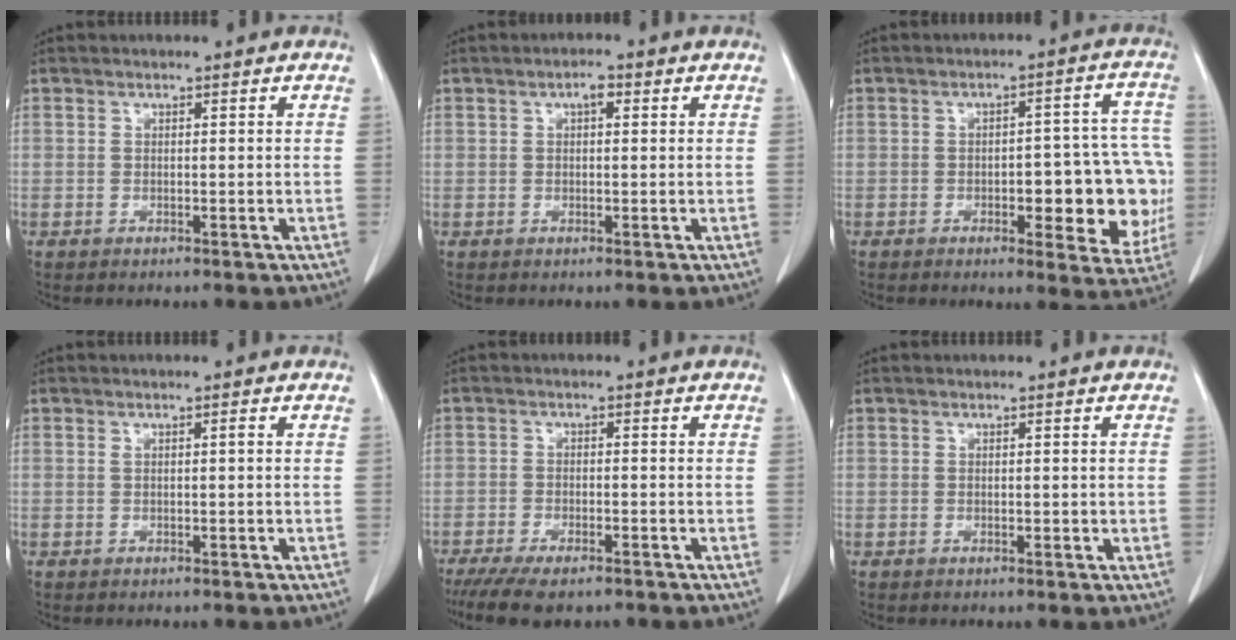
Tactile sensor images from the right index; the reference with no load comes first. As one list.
[{"total": 2.5, "force": [0.9, 1.2, 2.0], "torque": [-0.035, 0.008, 0.014]}, {"total": 15.8, "force": [-2.7, 5.5, 14.6], "torque": [-0.133, 0.035, -0.020]}, {"total": 1.0, "force": [0.2, 0.4, 0.9], "torque": [-0.024, 0.010, 0.007]}, {"total": 9.0, "force": [-6.7, 3.1, 5.2], "torque": [-0.087, -0.014, -0.105]}, {"total": 1.0, "force": [0.0, 0.7, 0.7], "torque": [-0.016, 0.003, 0.001]}]